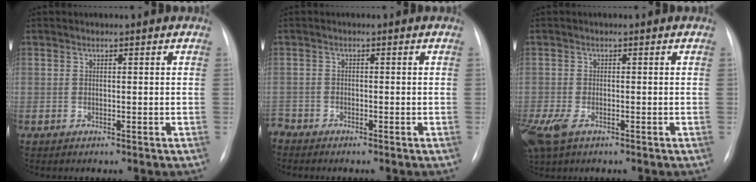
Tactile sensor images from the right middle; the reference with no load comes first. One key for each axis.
{"total": 1.7, "fx": -1.7, "fy": 0.4, "fz": -0.3, "tx": 0.011, "ty": -0.003, "tz": -0.030}
{"total": 7.1, "fx": -3.9, "fy": 3.7, "fz": 4.7, "tx": -0.117, "ty": -0.018, "tz": -0.068}